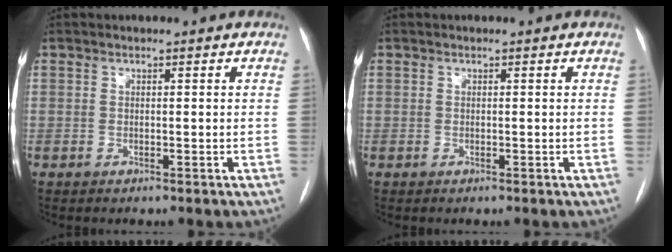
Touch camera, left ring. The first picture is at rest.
{"total": 0.0}